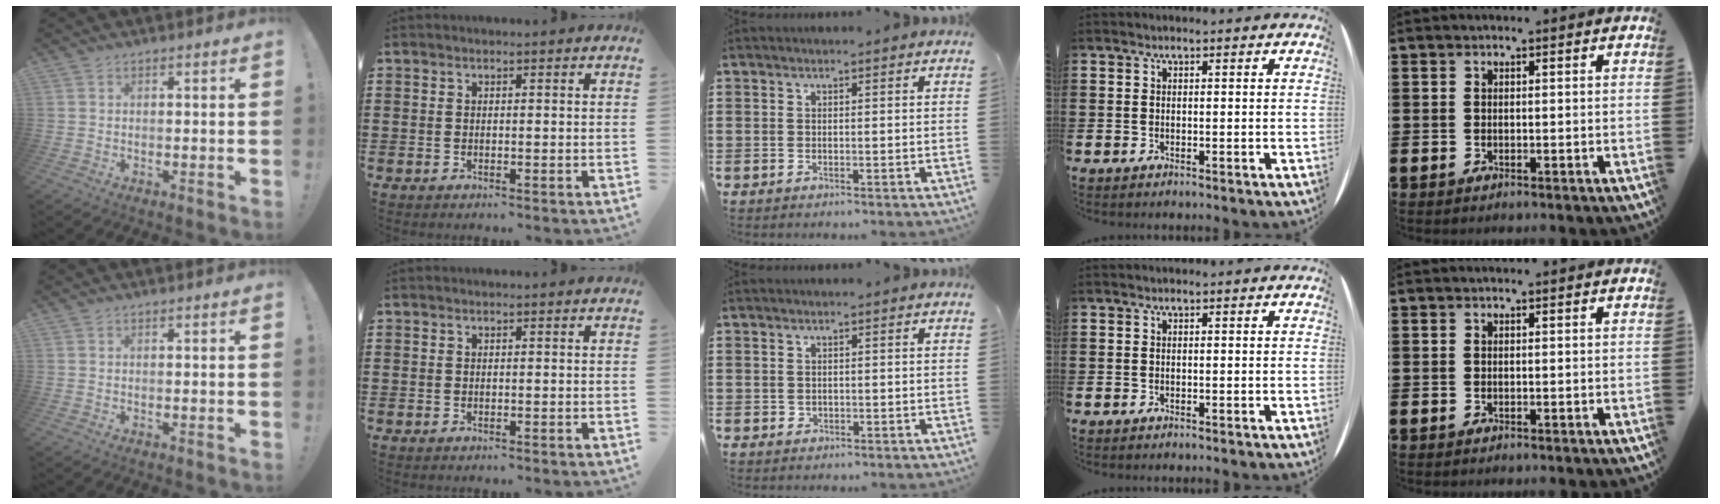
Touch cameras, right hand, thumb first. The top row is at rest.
{"middle": {"total": 0.6, "force": [0.1, 0.6, 0.2], "torque": [-0.005, 0.004, 0.001]}}